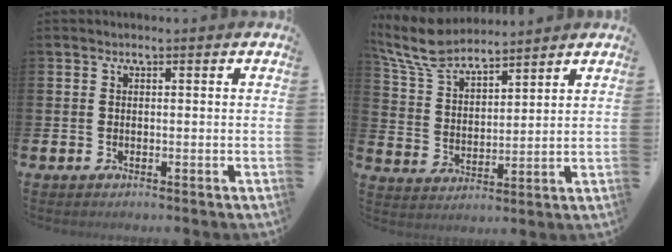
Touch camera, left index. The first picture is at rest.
{"total": 7.6, "force": [7.0, 2.0, 2.4], "torque": [-0.081, -0.026, 0.128]}